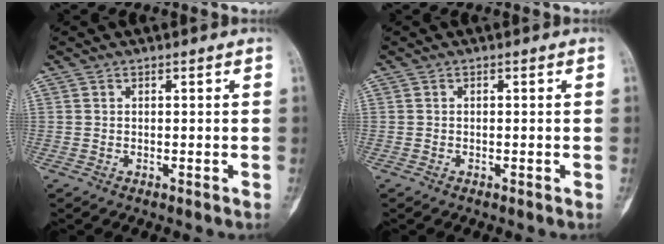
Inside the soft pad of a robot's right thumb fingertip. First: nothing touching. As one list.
[{"total": 0.0}]